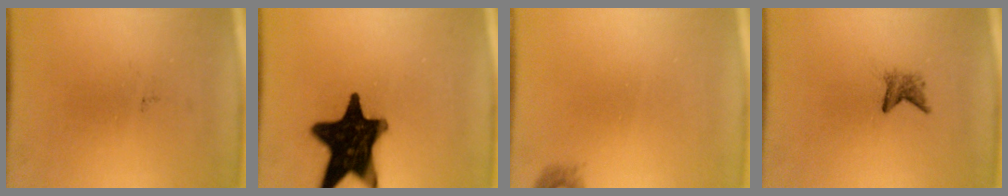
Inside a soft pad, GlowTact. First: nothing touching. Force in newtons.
{"total": 19.2}
{"total": 0.9}
{"total": 1.8}